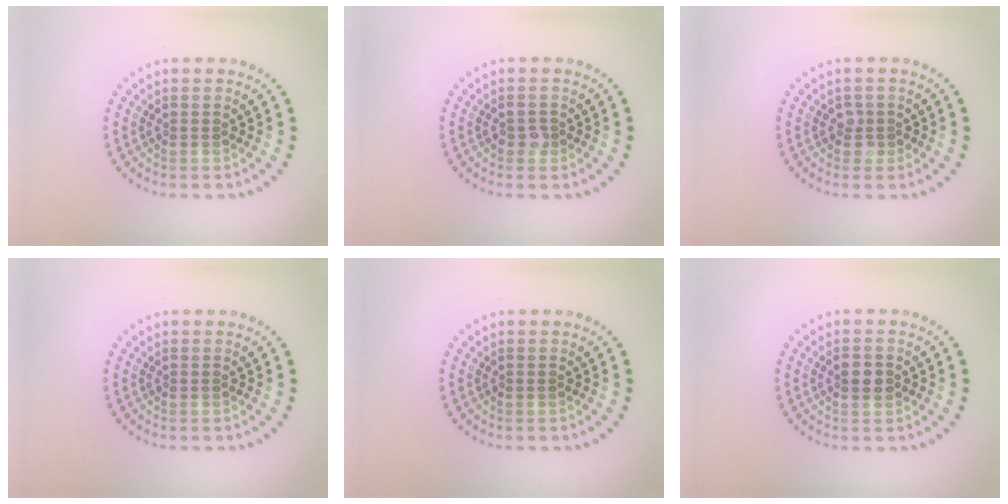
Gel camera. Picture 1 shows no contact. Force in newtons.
{"total": 1.1, "press": 1.1, "slide": 0.1}
{"total": 1.2, "press": 1.1, "slide": 0.5}
{"total": 0.0}
{"total": 0.0}
{"total": 2.2, "press": 2.2, "slide": 0.0}